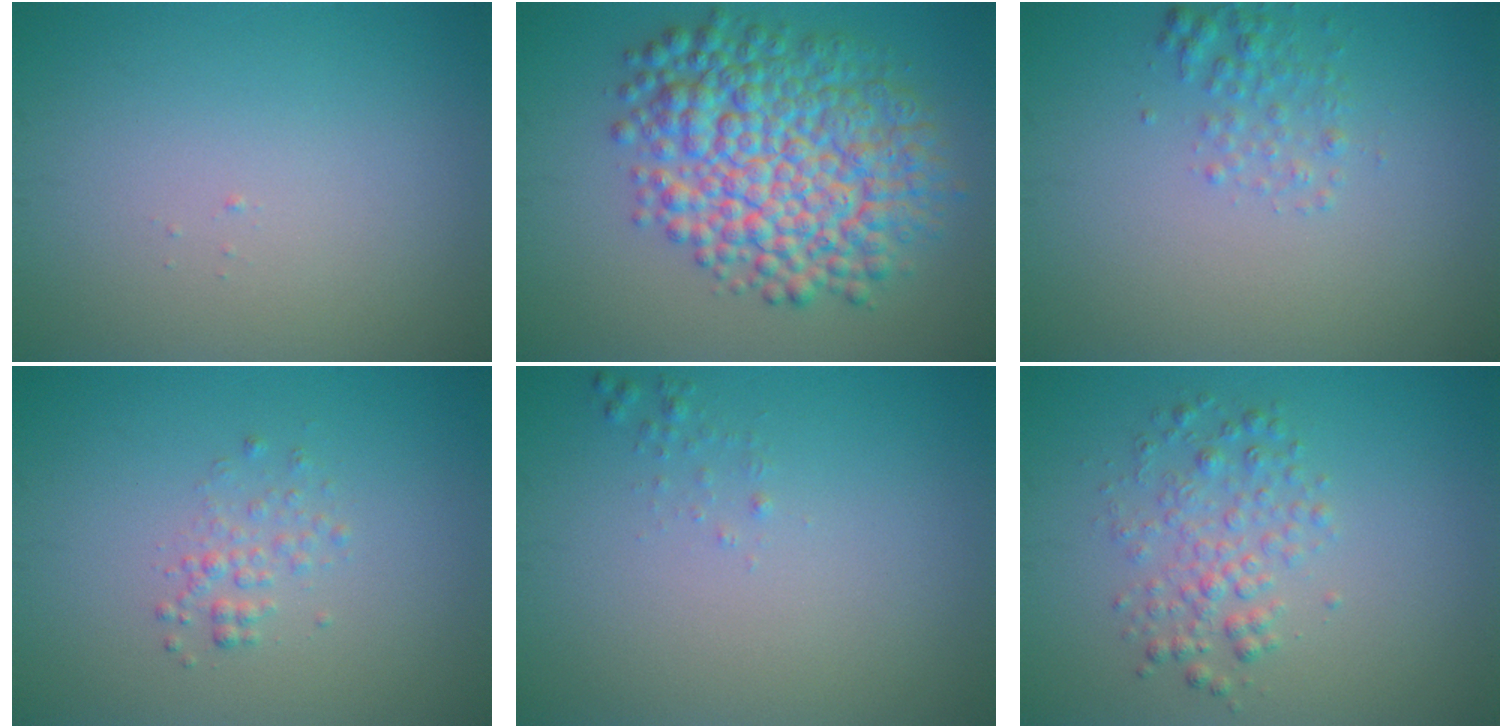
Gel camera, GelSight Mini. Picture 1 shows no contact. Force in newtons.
{"total": 10.0, "press": 10.0, "slide": 0.1}
{"total": 1.7, "press": 1.7, "slide": 0.1}
{"total": 1.4, "press": 1.4, "slide": 0.1}
{"total": 0.6, "press": 0.6, "slide": 0.0}
{"total": 2.8, "press": 2.8, "slide": 0.0}